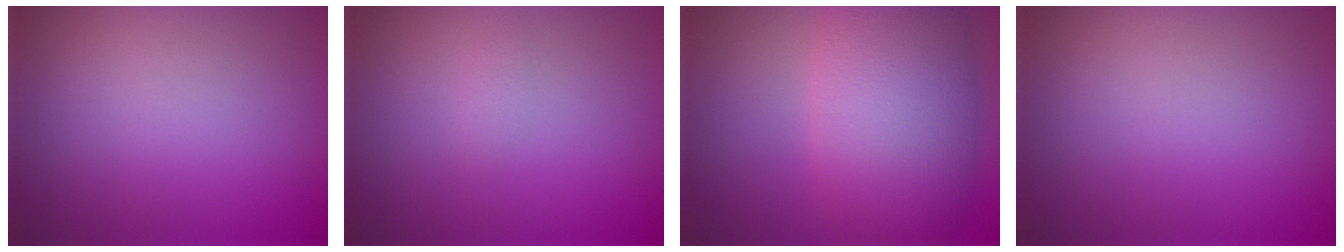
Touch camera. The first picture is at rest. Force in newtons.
{"total": 0.5, "press": 0.5, "slide": 0.0}
{"total": 10.1, "press": 10.1, "slide": 0.4}
{"total": 0.0}